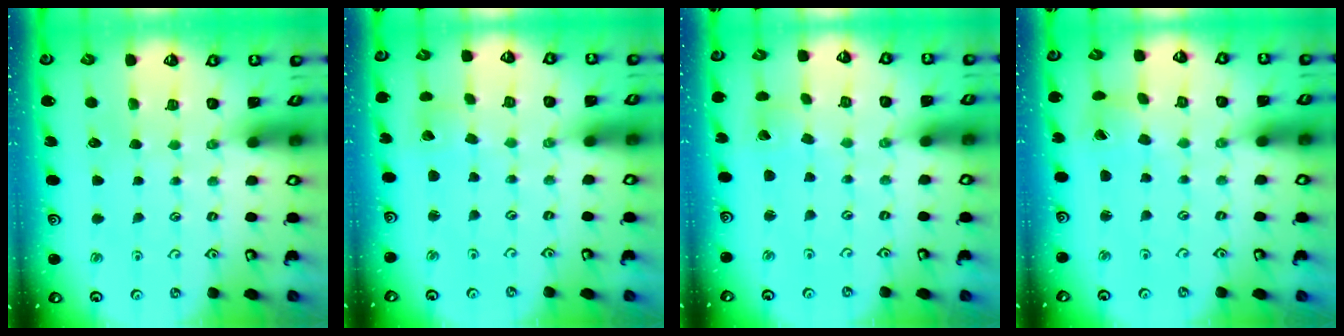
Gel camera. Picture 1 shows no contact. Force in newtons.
{"total": 2.1, "press": 2.1, "slide": 0.2}
{"total": 2.0, "press": 2.0, "slide": 0.1}
{"total": 2.0, "press": 2.0, "slide": 0.2}